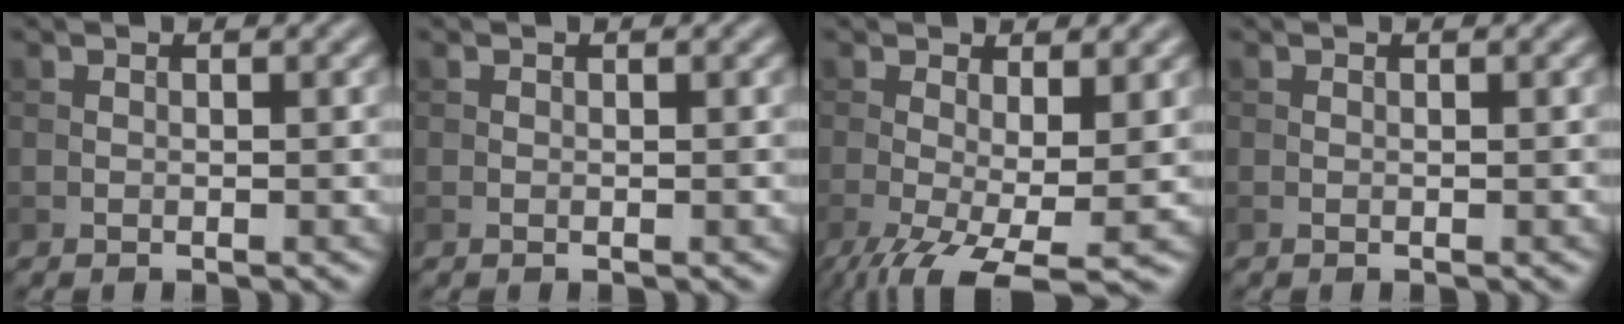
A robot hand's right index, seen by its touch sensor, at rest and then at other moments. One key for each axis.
{"total": 0.0}
{"total": 7.1, "fx": -2.7, "fy": 2.0, "fz": 6.3, "tx": -0.124, "ty": -0.023, "tz": -0.042}
{"total": 0.0}